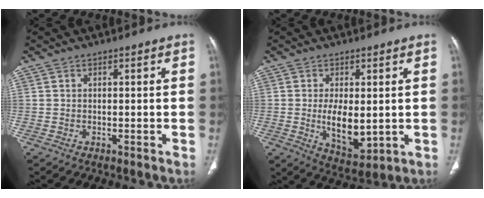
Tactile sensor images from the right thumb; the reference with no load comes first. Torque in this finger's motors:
{"motor_torque": [2.59, 2.42, 1.17, -0.96, 0.25]}